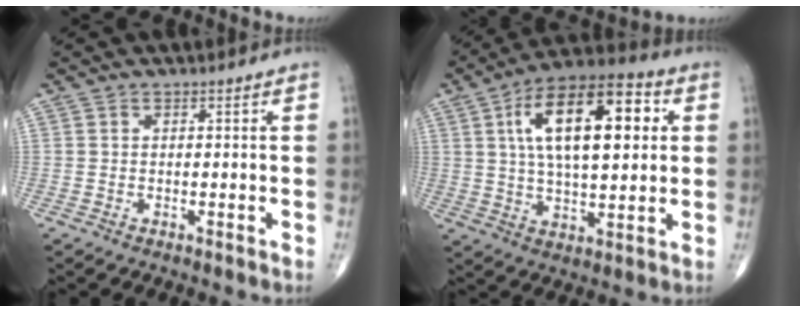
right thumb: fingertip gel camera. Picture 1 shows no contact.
{"total": 19.9, "force": [4.8, 8.7, 17.2], "torque": [-0.263, 0.013, 0.071]}